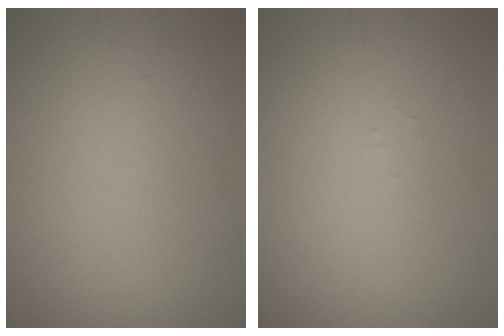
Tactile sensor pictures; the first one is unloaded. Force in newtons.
{"total": 0.0}